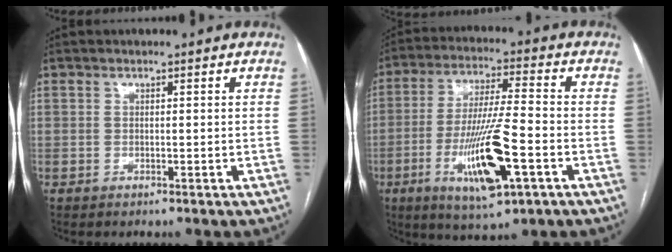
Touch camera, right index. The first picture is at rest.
{"total": 14.3, "force": [-4.9, 1.9, 13.3], "torque": [-0.258, -0.016, -0.082]}